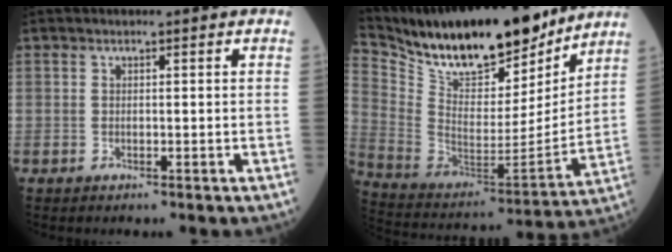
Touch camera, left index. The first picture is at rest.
{"total": 23.7, "force": [20.3, 5.8, 10.7], "torque": [-0.203, -0.015, 0.339]}